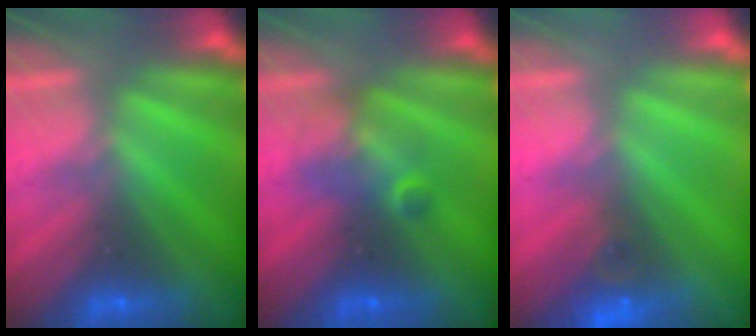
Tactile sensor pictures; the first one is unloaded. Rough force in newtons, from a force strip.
{"total": 2.4}
{"total": 3.3}